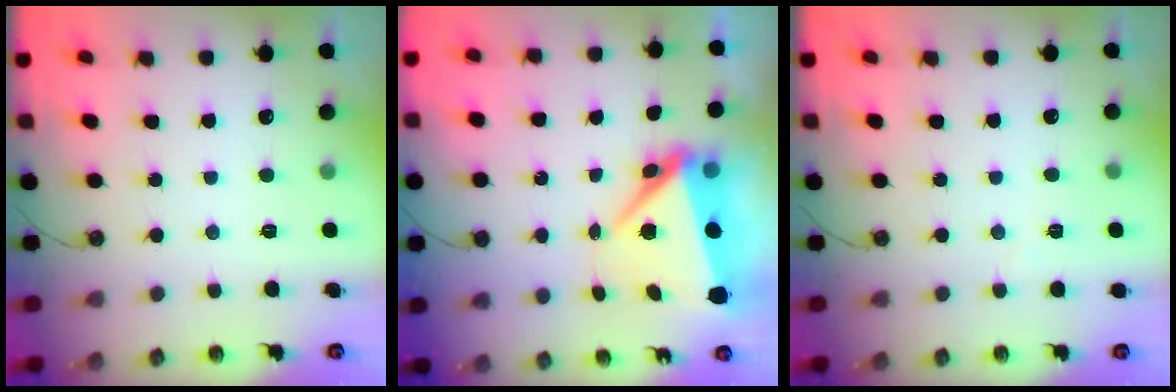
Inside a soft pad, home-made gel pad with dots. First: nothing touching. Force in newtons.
{"total": 9.0, "press": 8.8, "slide": 2.0}
{"total": 1.6, "press": 1.4, "slide": 0.6}